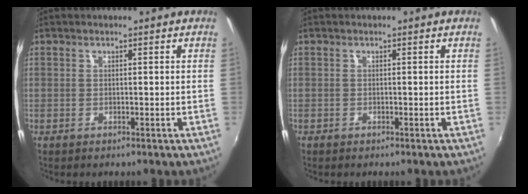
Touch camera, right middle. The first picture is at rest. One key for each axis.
{"total": 0.0}